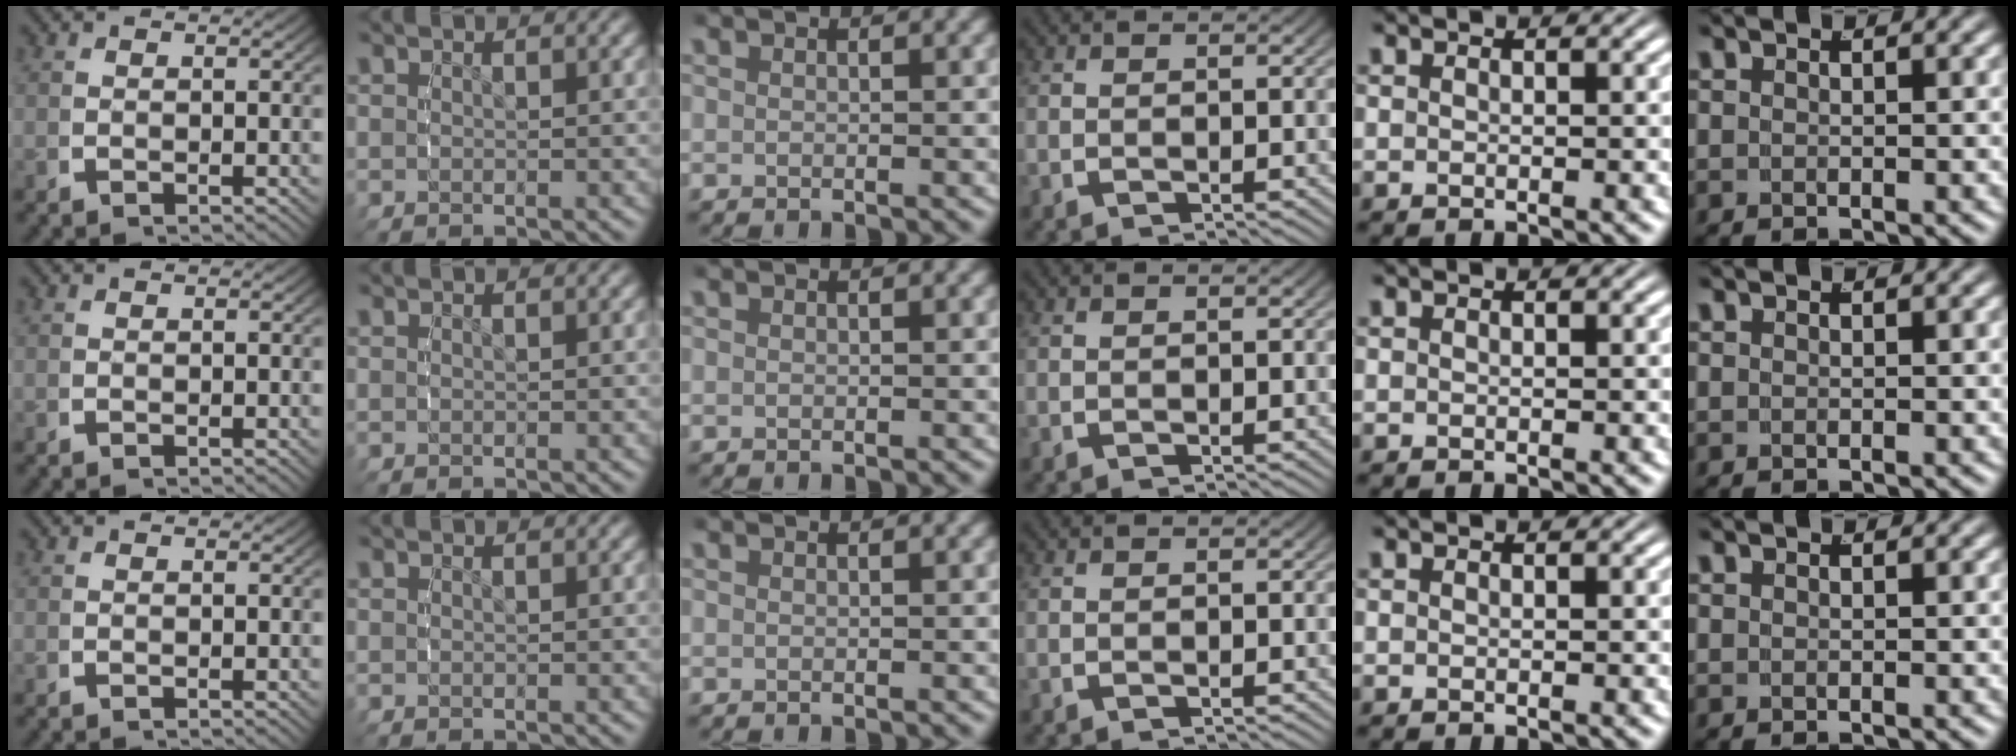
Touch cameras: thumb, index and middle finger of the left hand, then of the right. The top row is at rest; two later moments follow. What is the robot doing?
{"motion": "reach", "object": "measuring cup"}